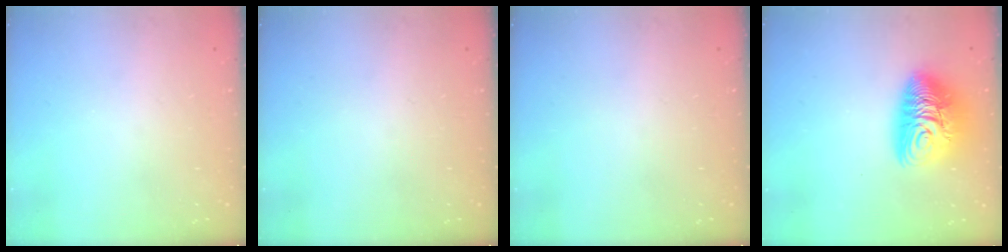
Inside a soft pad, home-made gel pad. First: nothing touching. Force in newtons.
{"total": 0.0}
{"total": 0.0}
{"total": 12.9, "press": 12.9, "slide": 1.2}